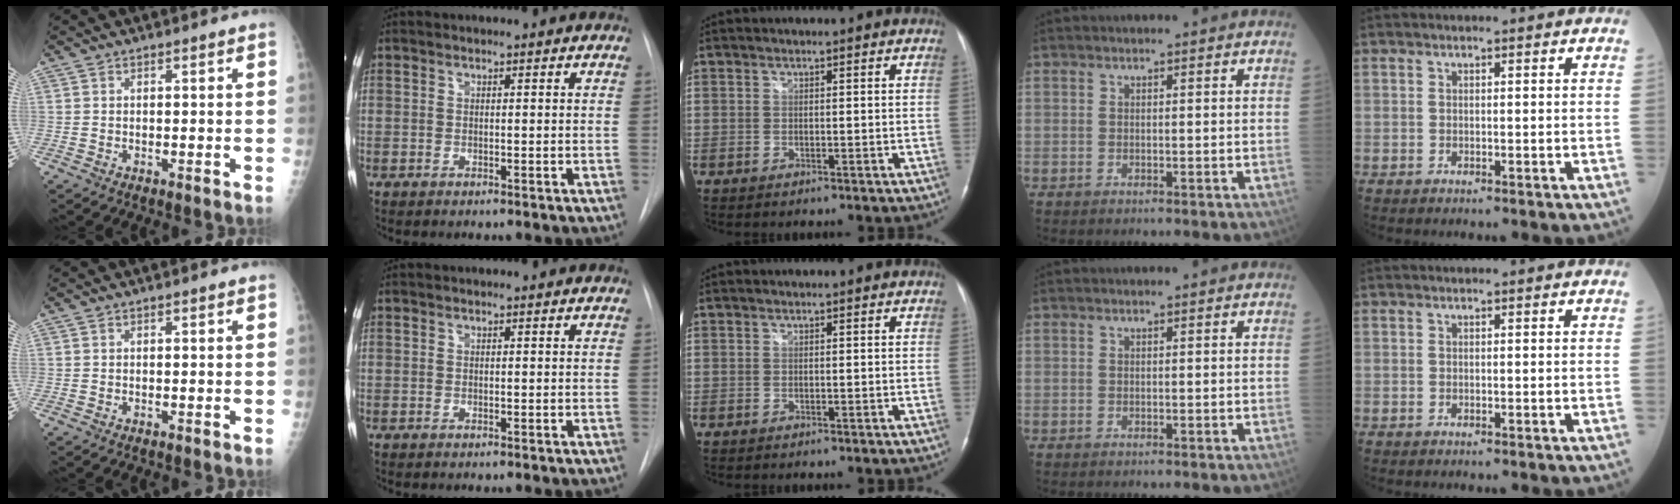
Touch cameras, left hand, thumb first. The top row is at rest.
{}